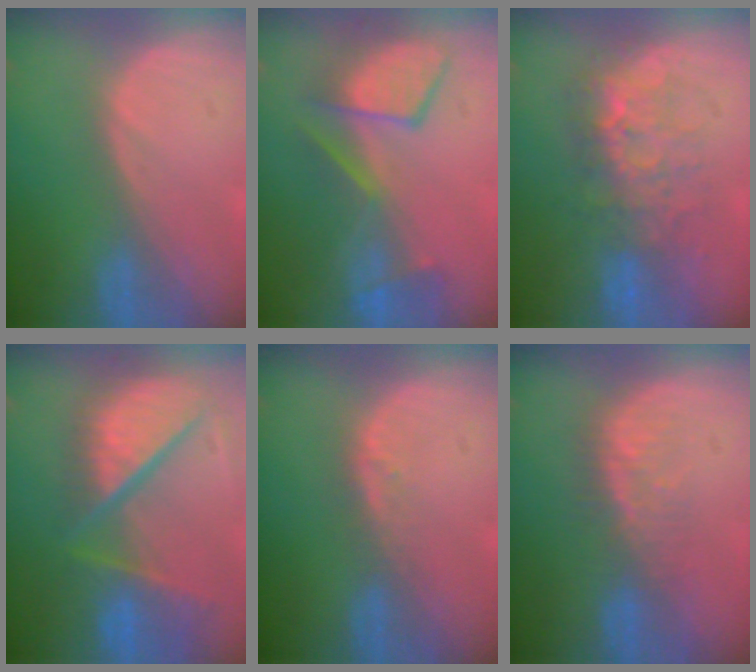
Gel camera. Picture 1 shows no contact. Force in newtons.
{"total": 8.8, "press": 8.8, "slide": 0.6}
{"total": 8.0, "press": 7.8, "slide": 2.1}
{"total": 11.7, "press": 10.0, "slide": 6.1}
{"total": 1.7, "press": 1.7, "slide": 0.1}
{"total": 5.0, "press": 4.7, "slide": 1.6}